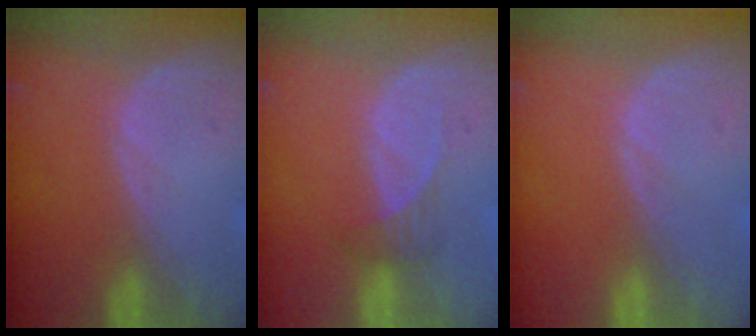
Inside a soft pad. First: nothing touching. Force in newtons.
{"total": 2.1, "press": 1.9, "slide": 0.9}
{"total": 0.0}